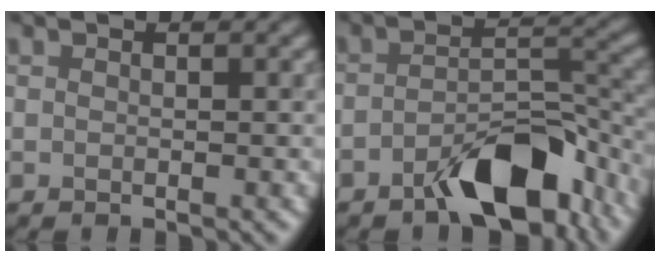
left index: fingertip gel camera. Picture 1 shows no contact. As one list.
[{"total": 7.9, "force": [-5.5, 3.1, 4.8], "torque": [-0.076, 0.005, -0.078]}]